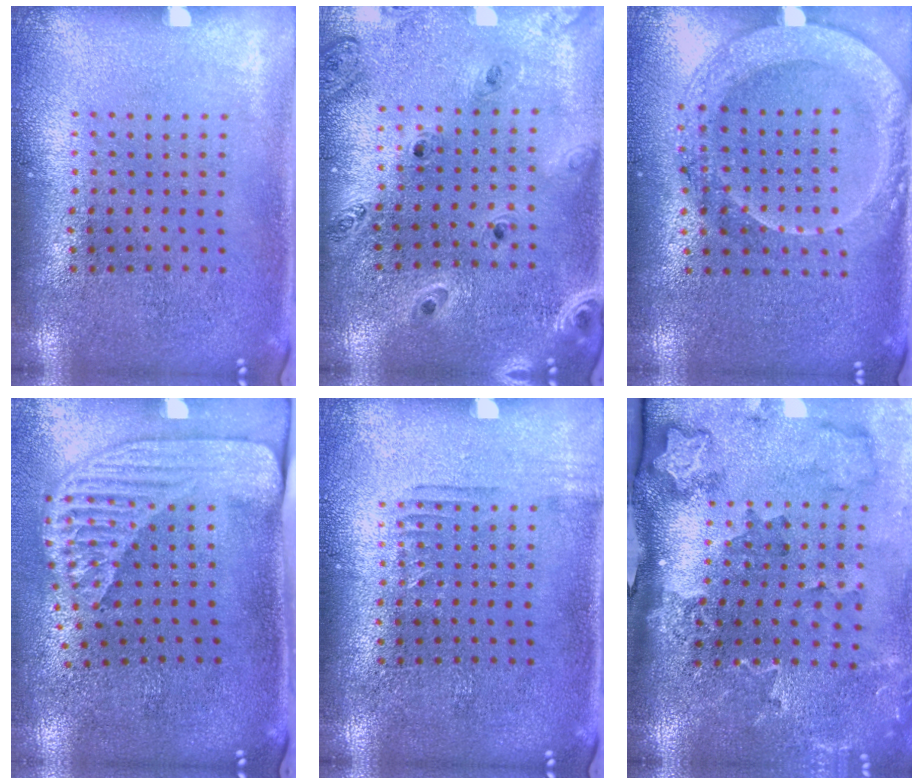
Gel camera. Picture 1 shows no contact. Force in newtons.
{"total": 1.3, "press": 1.3, "slide": 0.1}
{"total": 1.9, "press": 1.8, "slide": 0.6}
{"total": 2.3, "press": 1.8, "slide": 1.5}
{"total": 0.8, "press": 0.8, "slide": 0.2}
{"total": 2.2, "press": 2.0, "slide": 1.0}